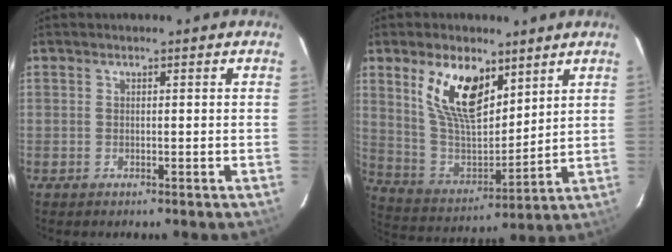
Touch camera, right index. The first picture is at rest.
{"total": 15.1, "force": [8.2, 7.3, 10.4], "torque": [-0.198, 0.002, 0.166]}